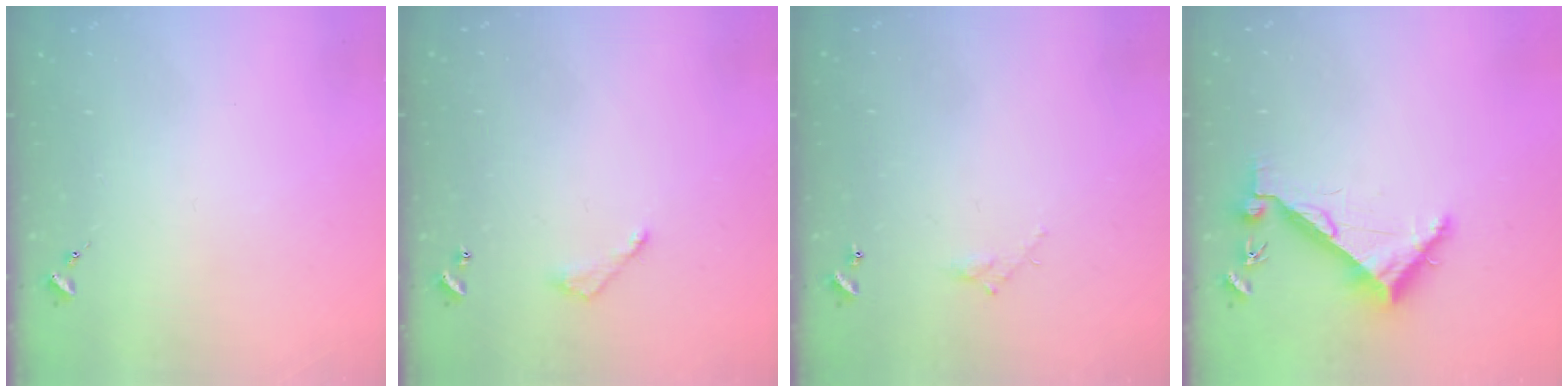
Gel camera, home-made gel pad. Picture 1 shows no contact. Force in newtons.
{"total": 6.0, "press": 6.0, "slide": 0.6}
{"total": 3.8, "press": 3.8, "slide": 0.2}
{"total": 6.4, "press": 6.4, "slide": 0.7}